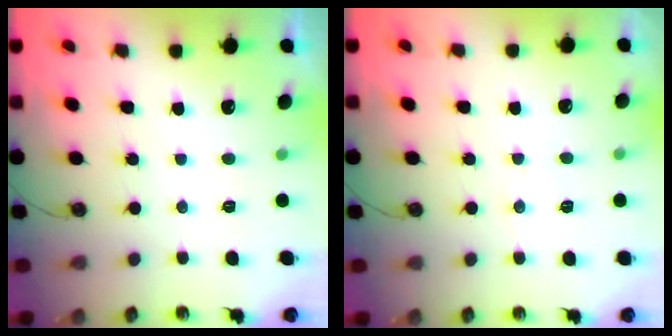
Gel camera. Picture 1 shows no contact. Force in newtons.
{"total": 6.2, "press": 6.2, "slide": 1.0}